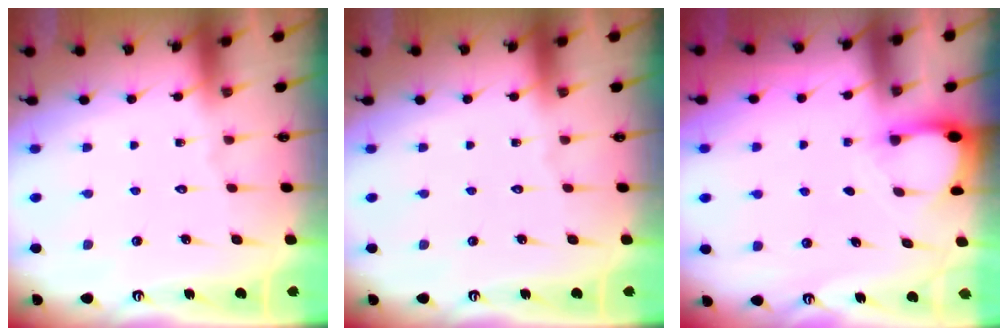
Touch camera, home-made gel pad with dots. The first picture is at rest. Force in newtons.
{"total": 0.0}
{"total": 2.9, "press": 2.9, "slide": 0.3}